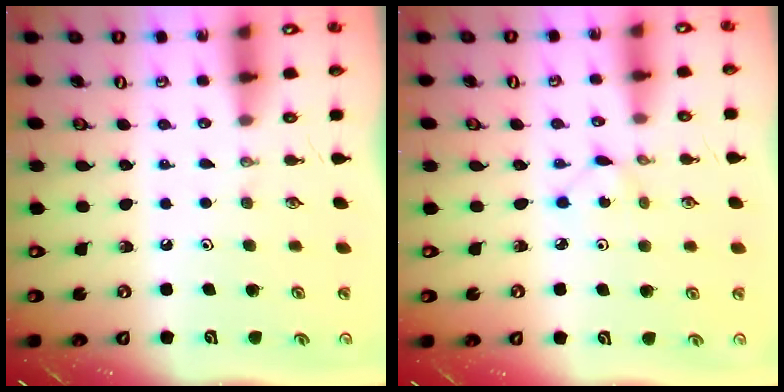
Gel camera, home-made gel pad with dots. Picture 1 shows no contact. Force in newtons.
{"total": 1.9, "press": 1.9, "slide": 0.2}